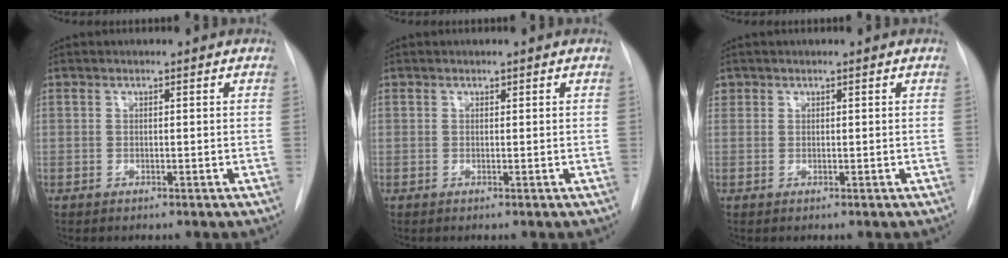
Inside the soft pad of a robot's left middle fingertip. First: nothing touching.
{"total": 0.0}
{"total": 0.7, "force": [0.4, 0.6, 0.0], "torque": [0.006, 0.007, 0.007]}